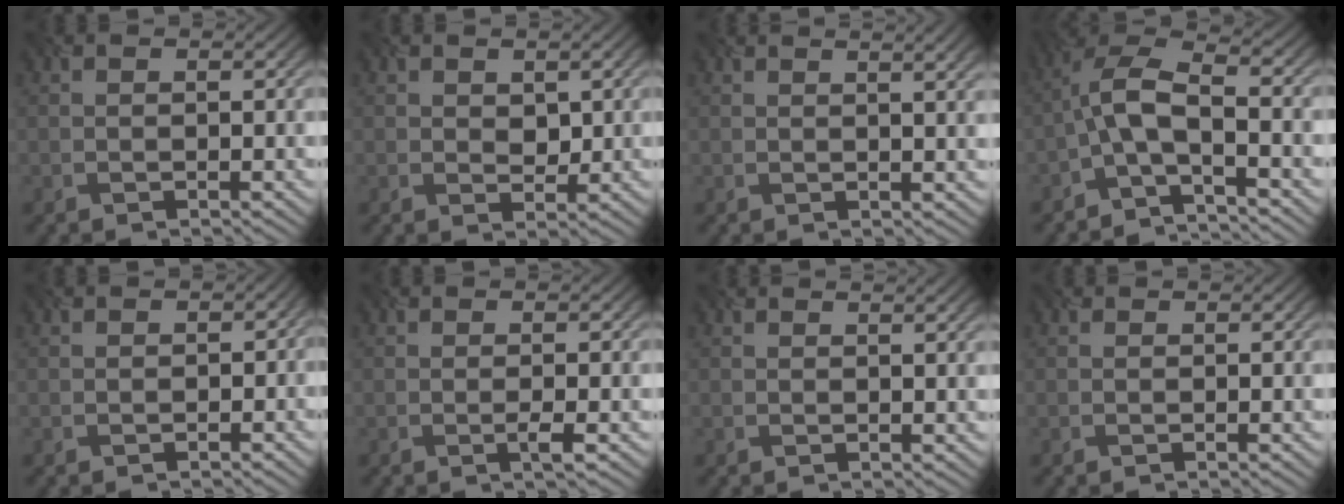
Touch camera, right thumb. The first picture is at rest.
{"total": 2.3, "force": [0.5, 1.8, 1.3], "torque": [-0.027, 0.002, 0.022]}
{"total": 4.2, "force": [1.8, 1.3, 3.5], "torque": [-0.031, 0.019, 0.014]}
{"total": 7.1, "force": [-3.2, 2.6, 5.8], "torque": [-0.114, 0.019, -0.067]}
{"total": 0.9, "force": [-0.7, 0.5, 0.3], "torque": [-0.002, -0.001, 0.000]}
{"total": 1.5, "force": [-0.7, 0.0, 1.4], "torque": [-0.023, 0.005, -0.008]}
{"total": 1.6, "force": [0.9, 0.3, 1.2], "torque": [-0.010, 0.006, 0.010]}
{"total": 0.0}